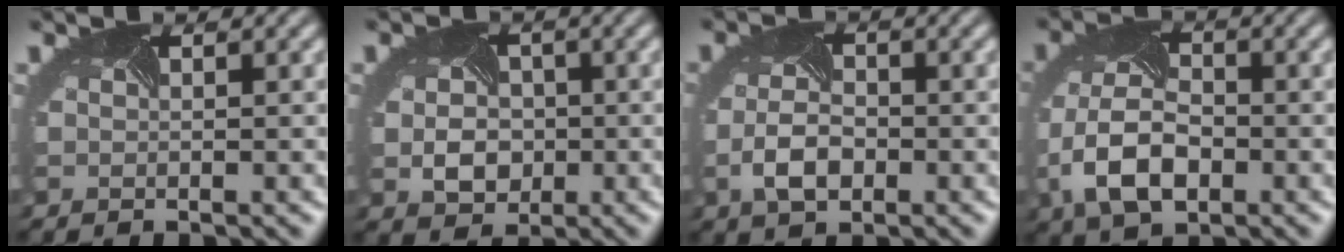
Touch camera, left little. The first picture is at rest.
{"total": 4.4, "force": [-0.5, 3.6, 2.5], "torque": [-0.039, -0.007, -0.003]}
{"total": 3.5, "force": [-1.2, 2.1, 2.6], "torque": [-0.060, -0.010, -0.023]}
{"total": 6.9, "force": [-2.3, 4.1, 5.0], "torque": [-0.118, -0.011, -0.049]}